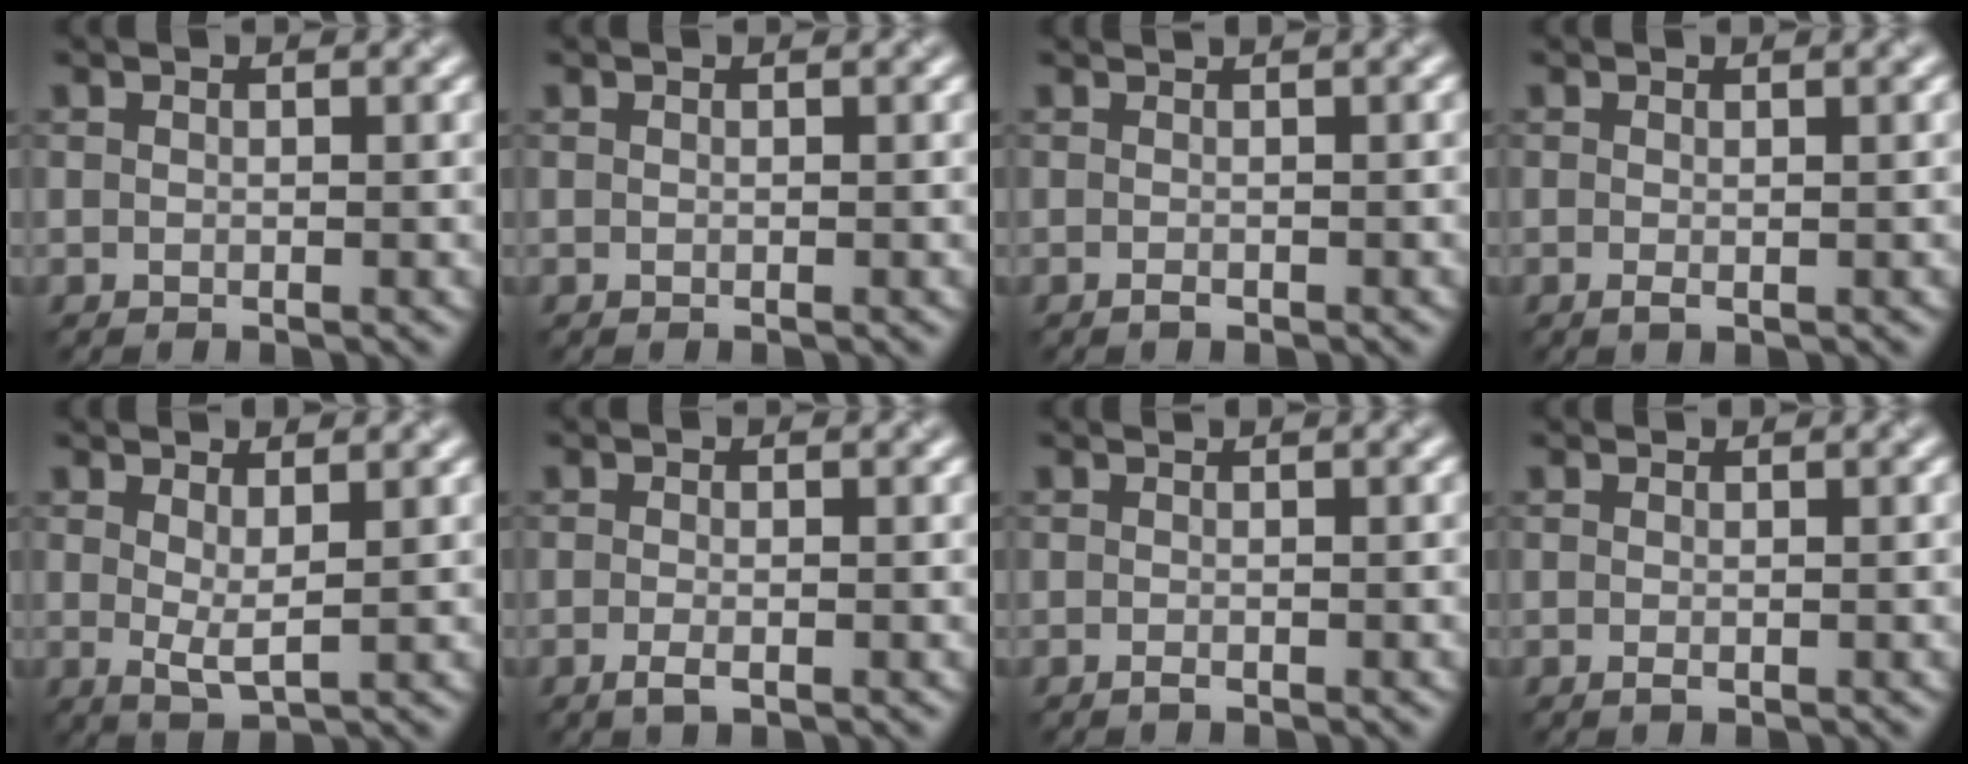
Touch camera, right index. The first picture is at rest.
{"total": 0.0}
{"total": 1.0, "force": [-0.2, 0.3, 1.0], "torque": [-0.016, 0.004, -0.003]}
{"total": 1.6, "force": [0.0, 0.4, 1.5], "torque": [-0.019, 0.000, -0.002]}
{"total": 1.9, "force": [0.8, 0.4, 1.7], "torque": [-0.032, -0.012, 0.017]}
{"total": 1.3, "force": [-0.6, 0.4, 1.0], "torque": [-0.022, -0.003, -0.014]}
{"total": 1.0, "force": [-0.5, 0.3, 0.8], "torque": [-0.014, 0.000, -0.009]}
{"total": 0.9, "force": [-0.3, 0.2, 0.8], "torque": [-0.016, -0.001, -0.005]}